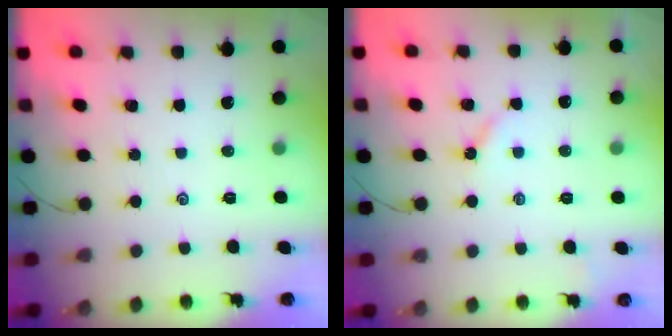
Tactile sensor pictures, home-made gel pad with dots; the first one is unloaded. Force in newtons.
{"total": 2.3, "press": 2.3, "slide": 0.3}